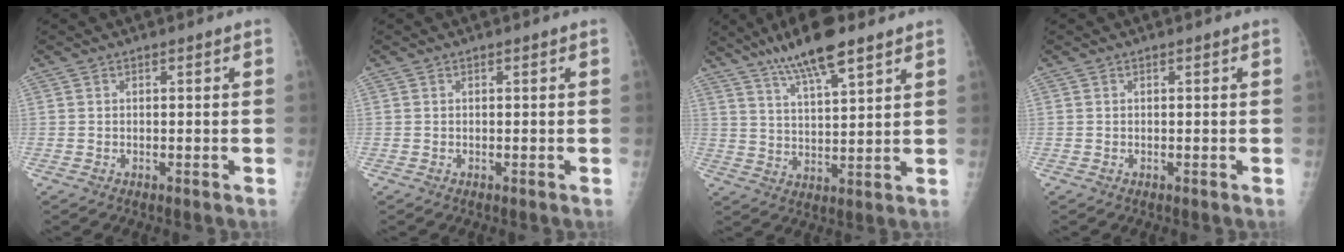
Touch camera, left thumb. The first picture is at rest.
{"total": 0.0}
{"total": 12.3, "force": [8.3, 2.9, 8.6], "torque": [-0.140, -0.030, 0.146]}
{"total": 0.0}